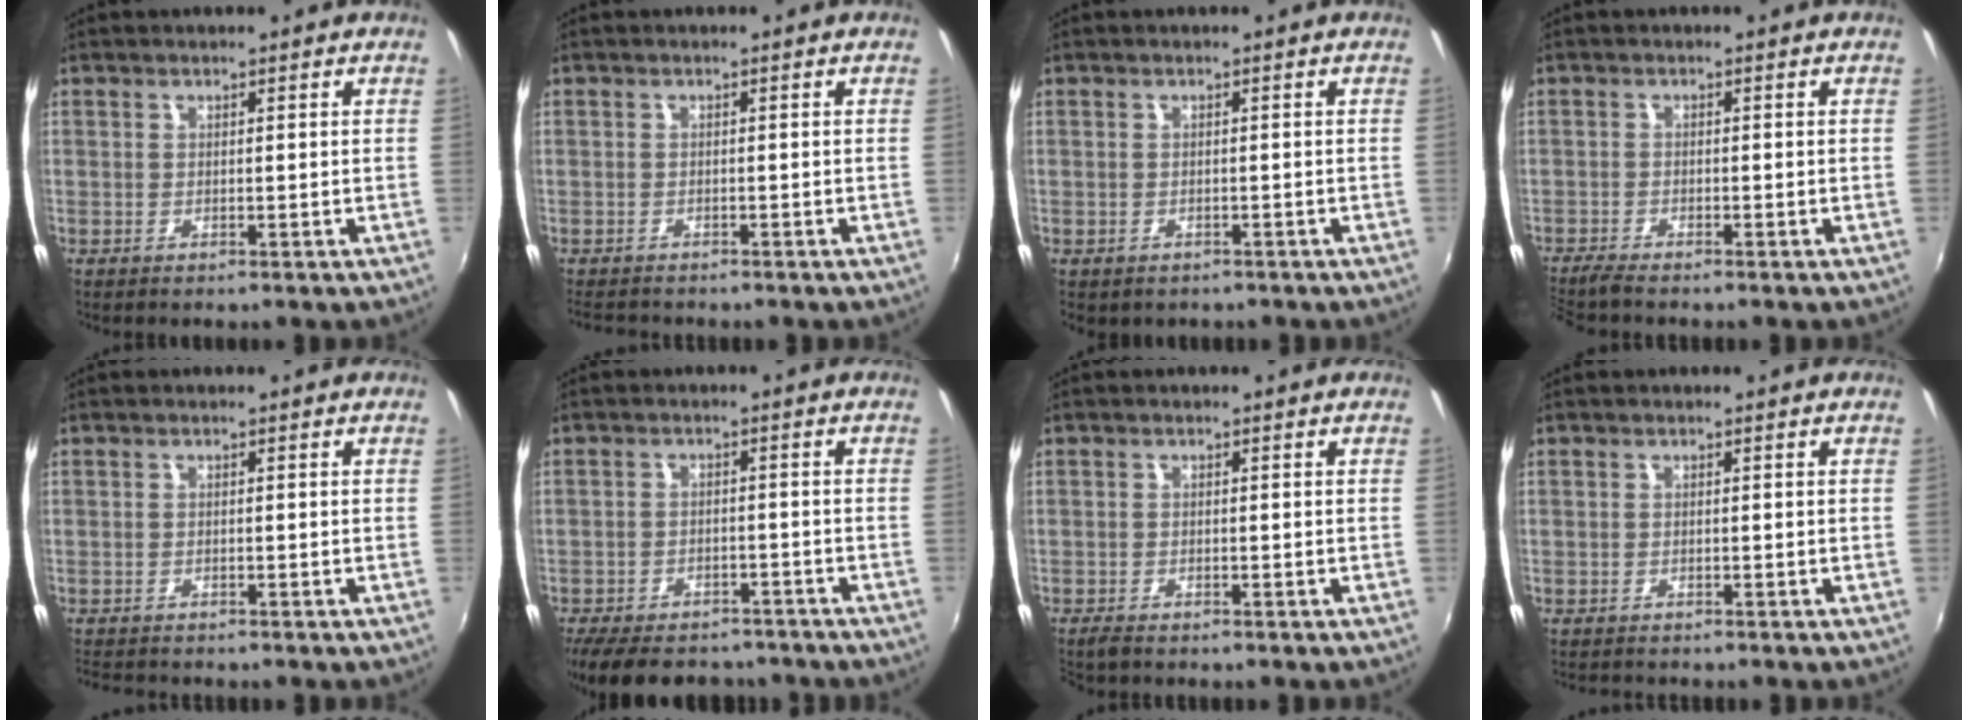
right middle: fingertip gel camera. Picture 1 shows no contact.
{"total": 4.4, "force": [-4.1, 0.6, 1.3], "torque": [-0.037, -0.016, -0.068]}
{"total": 1.5, "force": [-0.9, 1.0, 0.6], "torque": [-0.015, -0.004, -0.008]}
{"total": 3.8, "force": [-3.4, 0.1, 1.6], "torque": [-0.046, -0.018, -0.065]}
{"total": 3.7, "force": [-3.5, 0.4, 1.1], "torque": [-0.032, -0.018, -0.060]}
{"total": 16.0, "force": [-13.1, 6.4, 6.7], "torque": [-0.153, -0.008, -0.184]}
{"total": 1.8, "force": [-1.7, 0.5, 0.5], "torque": [-0.017, -0.007, -0.033]}
{"total": 1.9, "force": [-1.8, 0.1, 0.5], "torque": [-0.014, -0.012, -0.029]}